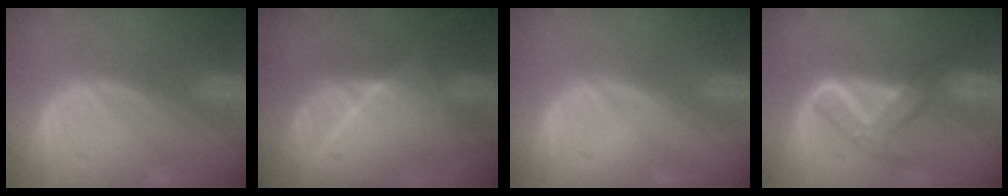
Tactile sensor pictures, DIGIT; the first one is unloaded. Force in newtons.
{"total": 7.7, "press": 7.2, "slide": 2.7}
{"total": 0.0}
{"total": 5.4, "press": 5.4, "slide": 0.1}